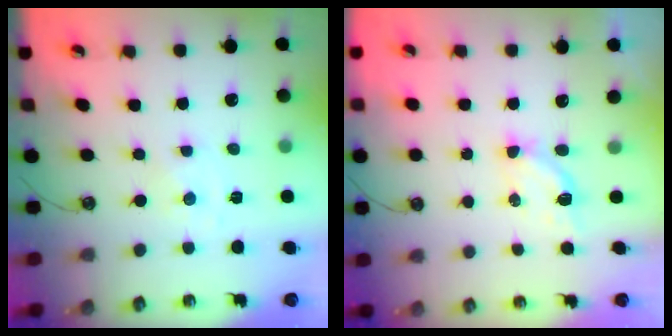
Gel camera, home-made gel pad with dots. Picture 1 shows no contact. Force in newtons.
{"total": 4.4, "press": 4.4, "slide": 0.5}